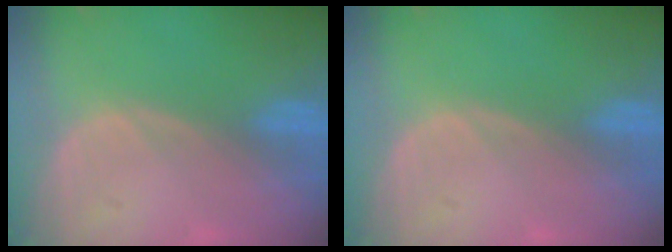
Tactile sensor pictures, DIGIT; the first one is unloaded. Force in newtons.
{"total": 0.0}